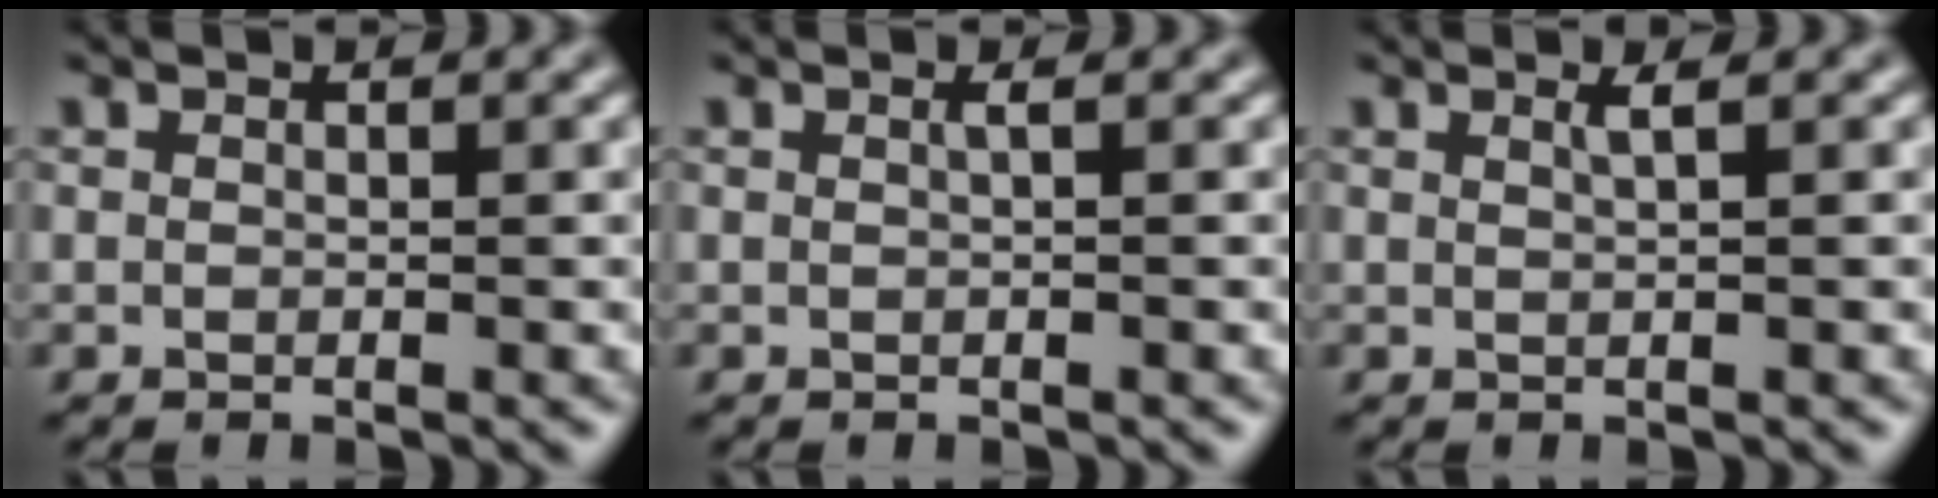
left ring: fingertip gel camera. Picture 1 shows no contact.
{"total": 0.6, "force": [0.2, 0.1, 0.6], "torque": [-0.009, 0.005, 0.001]}
{"total": 1.1, "force": [0.5, 0.3, 0.9], "torque": [-0.008, 0.002, 0.006]}